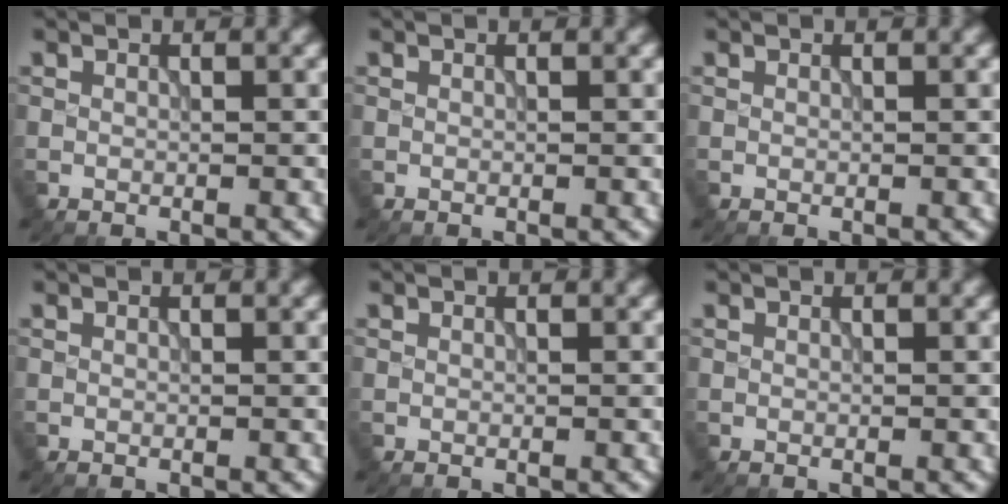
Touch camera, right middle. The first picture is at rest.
{"total": 0.0}
{"total": 0.0}
{"total": 0.0}
{"total": 0.0}
{"total": 0.0}